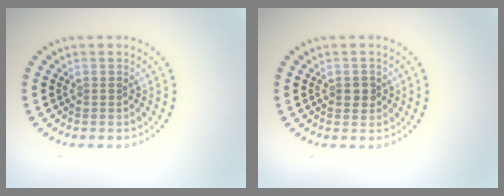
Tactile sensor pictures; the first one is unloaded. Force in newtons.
{"total": 1.5, "press": 1.4, "slide": 0.2}